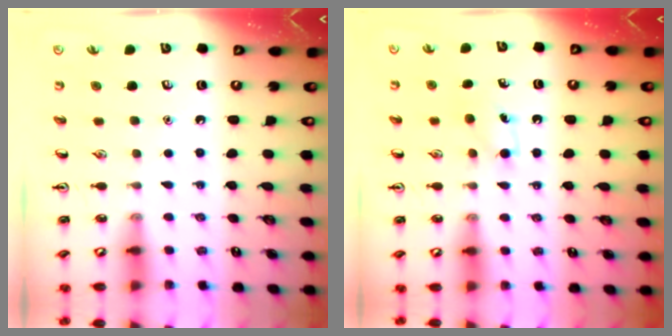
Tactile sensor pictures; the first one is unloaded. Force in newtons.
{"total": 6.4, "press": 6.2, "slide": 1.7}